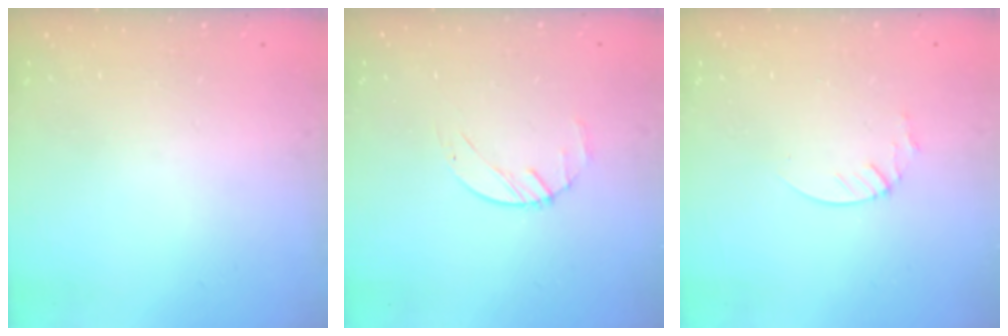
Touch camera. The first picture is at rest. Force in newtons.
{"total": 1.9, "press": 1.9, "slide": 0.3}
{"total": 2.1, "press": 2.1, "slide": 0.2}